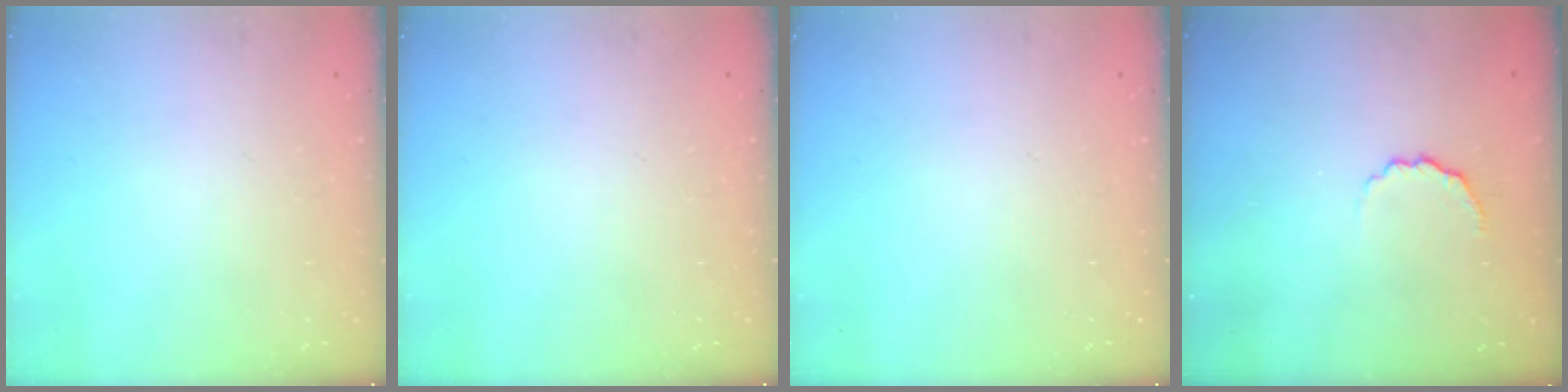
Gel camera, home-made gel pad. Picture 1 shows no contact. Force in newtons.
{"total": 0.0}
{"total": 0.0}
{"total": 4.0, "press": 3.9, "slide": 1.0}